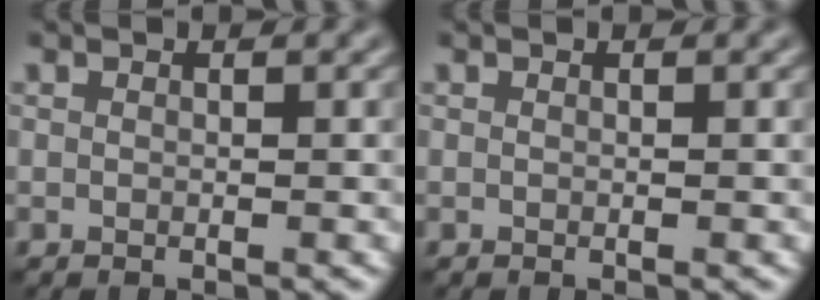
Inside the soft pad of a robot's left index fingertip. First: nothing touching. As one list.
[{"total": 0.0}]